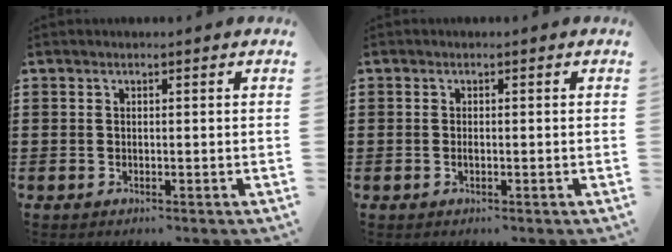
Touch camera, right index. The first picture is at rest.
{"total": 0.6, "force": [-0.1, 0.1, 0.5], "torque": [-0.013, -0.006, 0.000]}